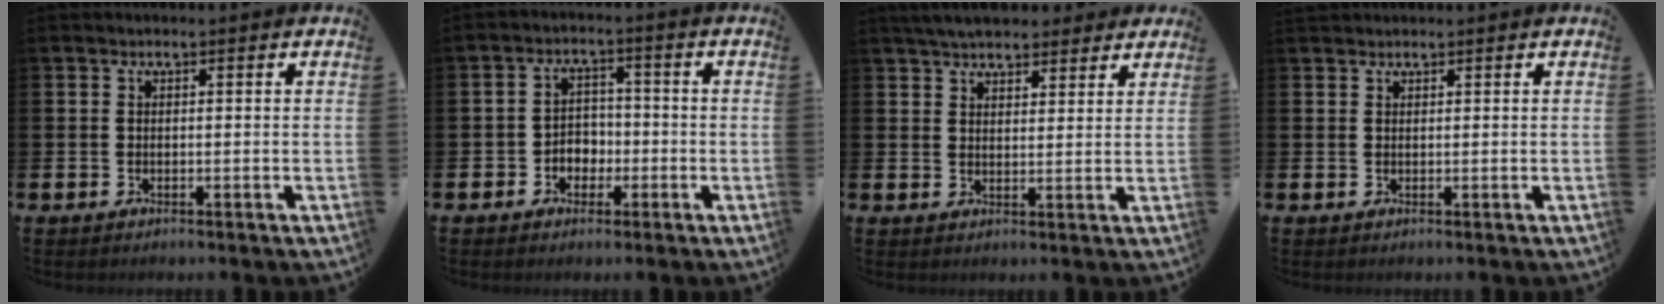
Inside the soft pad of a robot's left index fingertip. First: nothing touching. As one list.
[{"total": 3.2, "force": [-1.5, 2.5, 1.1], "torque": [-0.028, 0.007, -0.036]}, {"total": 5.1, "force": [4.8, 1.4, 0.8], "torque": [-0.027, -0.015, 0.088]}, {"total": 1.1, "force": [1.0, 0.3, -0.1], "torque": [0.011, -0.001, 0.017]}]